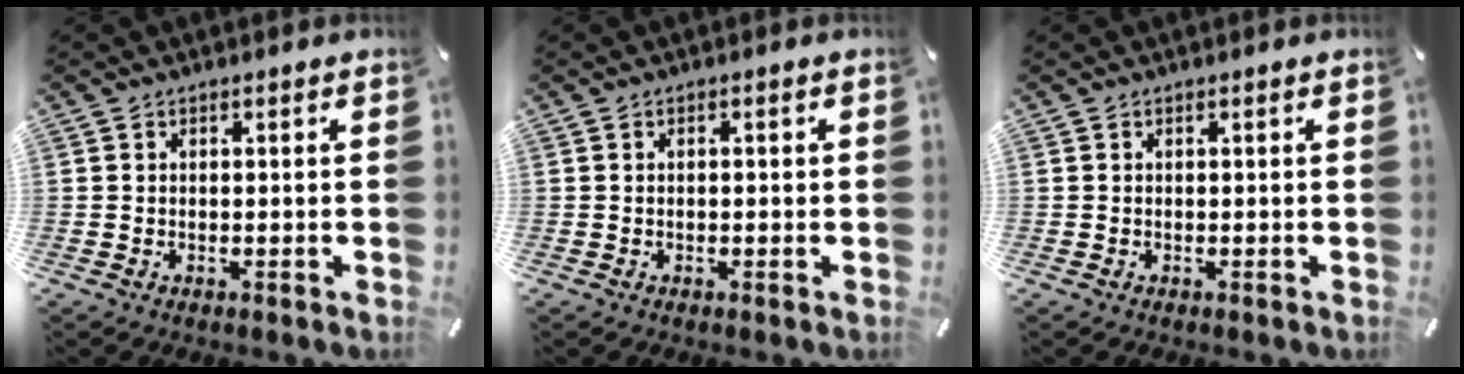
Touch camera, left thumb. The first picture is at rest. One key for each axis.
{"total": 0.6, "fx": -0.2, "fy": 0.3, "fz": 0.5, "tx": -0.009, "ty": 0.001, "tz": -0.005}
{"total": 0.0}